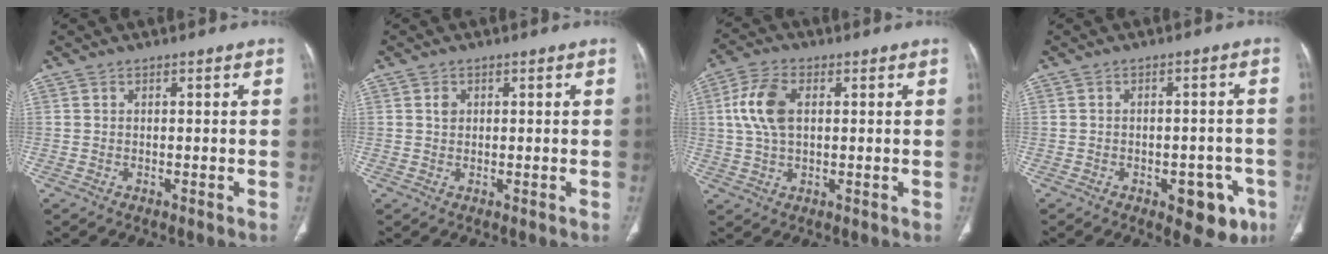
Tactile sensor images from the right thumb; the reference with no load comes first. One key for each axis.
{"total": 1.4, "fx": 0.4, "fy": 1.1, "fz": 0.7, "tx": -0.007, "ty": 0.000, "tz": 0.007}
{"total": 8.7, "fx": 1.6, "fy": 4.9, "fz": 7.0, "tx": -0.152, "ty": 0.011, "tz": 0.031}
{"total": 8.9, "fx": -4.1, "fy": 4.7, "fz": 6.4, "tx": -0.046, "ty": 0.018, "tz": -0.043}